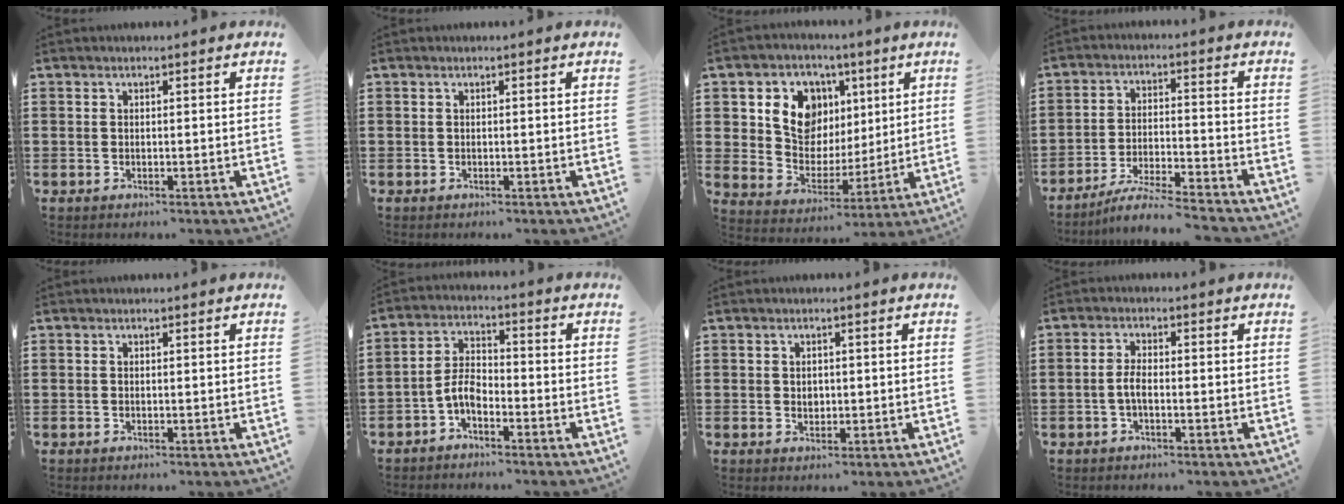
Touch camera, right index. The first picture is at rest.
{"total": 0.0}
{"total": 9.5, "force": [3.8, 8.1, 3.4], "torque": [-0.088, -0.009, 0.070]}
{"total": 5.8, "force": [-5.5, -0.2, 1.9], "torque": [-0.045, -0.010, -0.109]}
{"total": 0.0}
{"total": 4.6, "force": [-2.5, 2.1, 3.1], "torque": [-0.078, 0.006, -0.056]}
{"total": 1.3, "force": [0.3, 1.1, 0.6], "torque": [-0.013, 0.006, 0.005]}
{"total": 2.6, "force": [-0.7, 0.9, 2.3], "torque": [-0.058, -0.002, -0.018]}